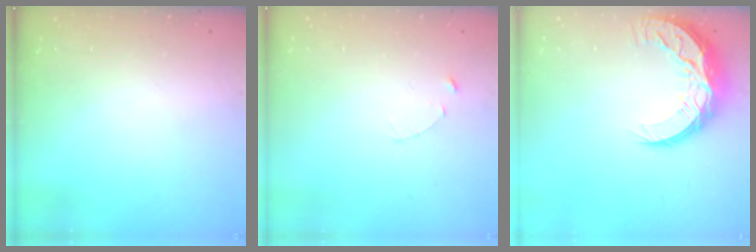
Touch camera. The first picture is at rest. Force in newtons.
{"total": 1.2, "press": 1.1, "slide": 0.2}
{"total": 13.1, "press": 13.1, "slide": 0.6}